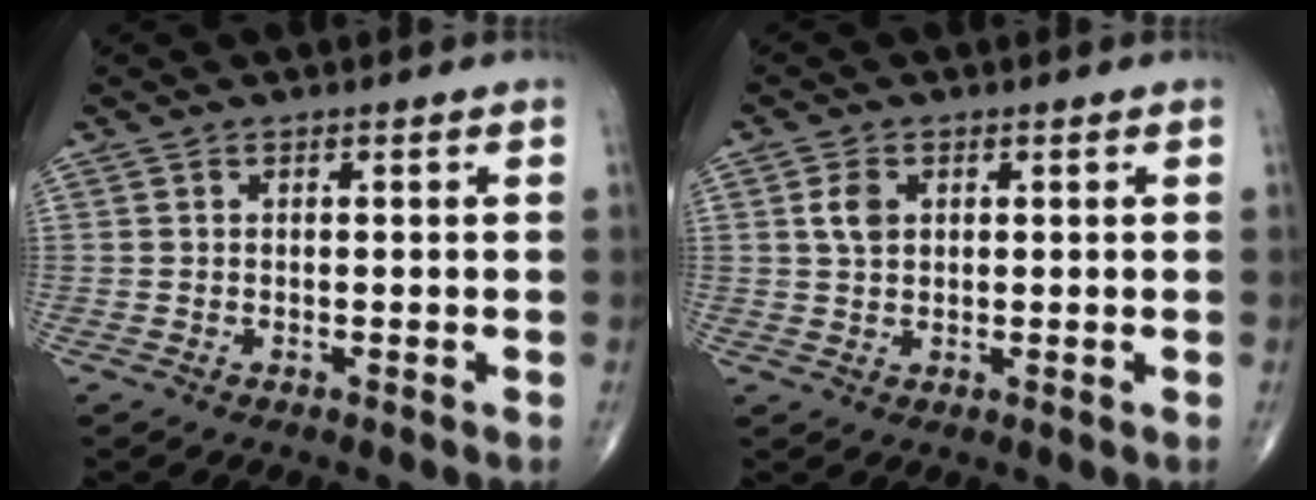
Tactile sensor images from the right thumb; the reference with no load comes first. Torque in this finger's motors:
{"motor_torque": [-0.06, 0.06, 0.19, -0.07, 0.11]}